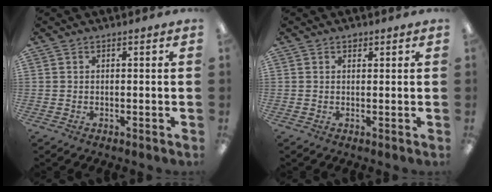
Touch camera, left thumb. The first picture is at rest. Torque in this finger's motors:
{"motor_torque": [0.21, 0.07, 0.58, -0.10, 0.00]}